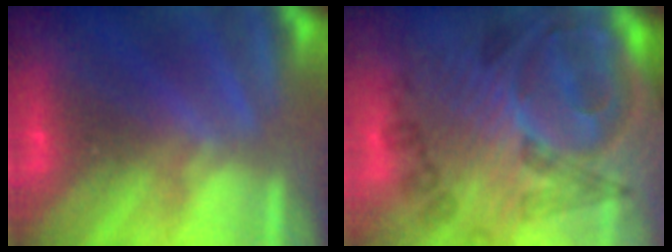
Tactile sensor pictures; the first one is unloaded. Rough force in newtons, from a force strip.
{"total": 7.6}